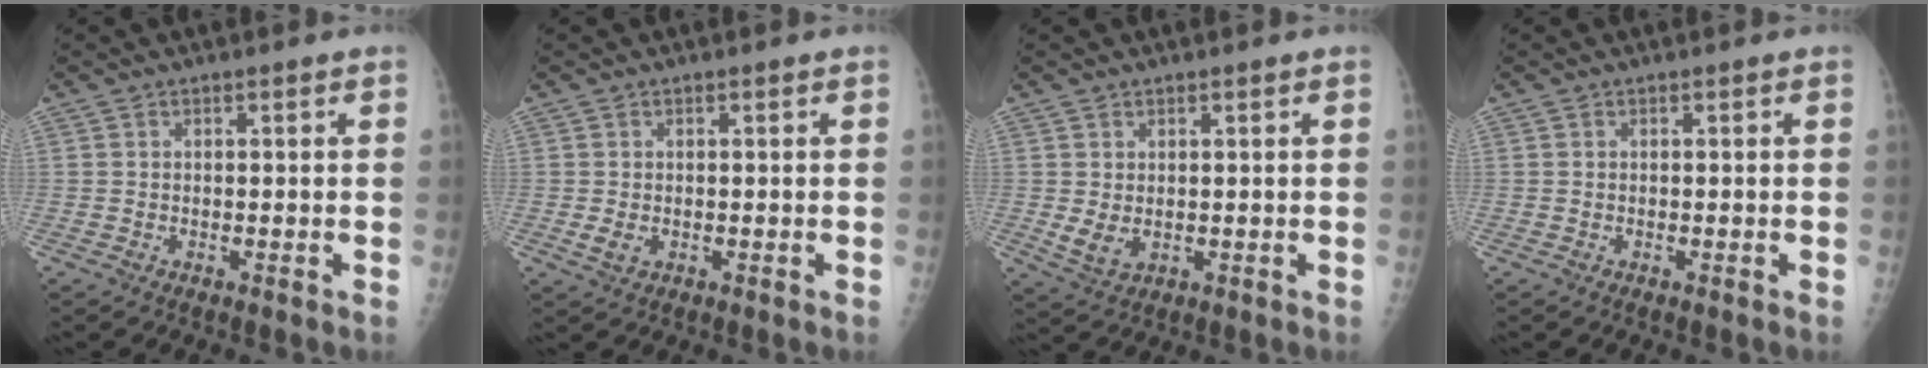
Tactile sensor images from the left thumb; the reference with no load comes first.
{"total": 2.1, "force": [-0.1, 1.4, 1.5], "torque": [-0.027, -0.004, 0.001]}
{"total": 3.7, "force": [0.4, 2.3, 2.8], "torque": [-0.045, -0.012, 0.017]}
{"total": 0.0}